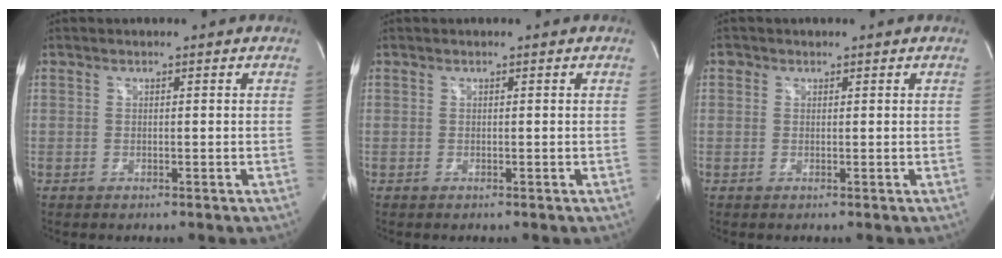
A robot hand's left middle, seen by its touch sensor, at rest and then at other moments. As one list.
[{"total": 0.0}, {"total": 0.9, "force": [0.4, 0.8, 0.1], "torque": [0.007, 0.003, 0.003]}]